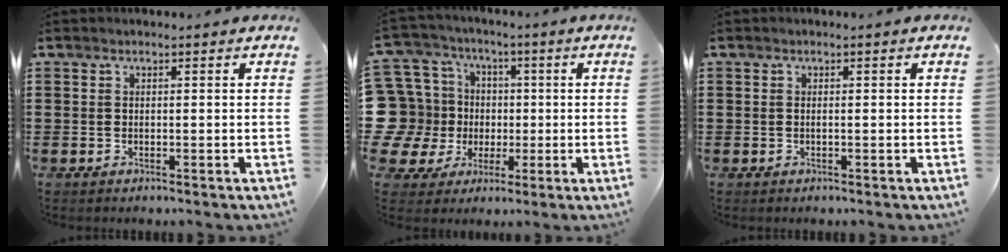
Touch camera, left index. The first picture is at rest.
{"total": 10.9, "force": [-0.2, 10.7, 2.1], "torque": [-0.120, -0.007, 0.007]}
{"total": 0.5, "force": [-0.1, -0.1, 0.5], "torque": [-0.008, -0.003, -0.001]}